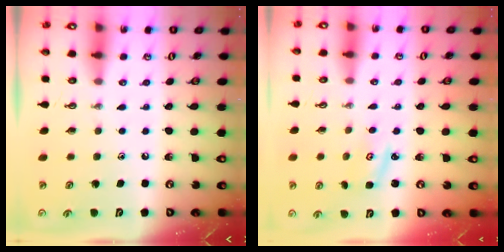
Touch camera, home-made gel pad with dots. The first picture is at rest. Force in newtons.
{"total": 3.0, "press": 3.0, "slide": 0.4}